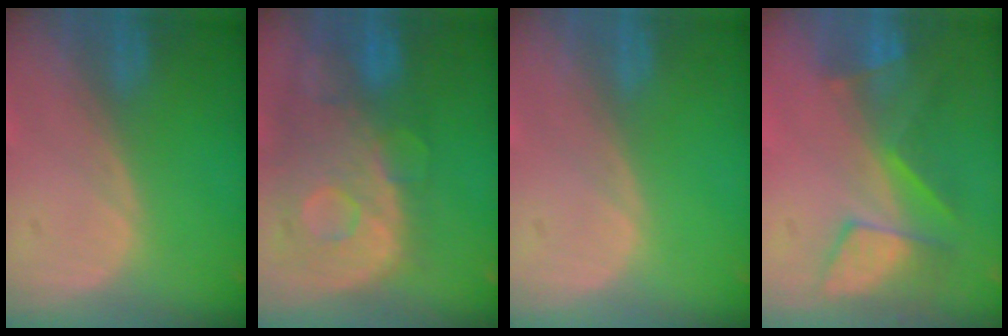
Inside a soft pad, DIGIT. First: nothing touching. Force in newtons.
{"total": 11.2, "press": 9.8, "slide": 5.5}
{"total": 0.0}
{"total": 8.1, "press": 7.2, "slide": 3.9}